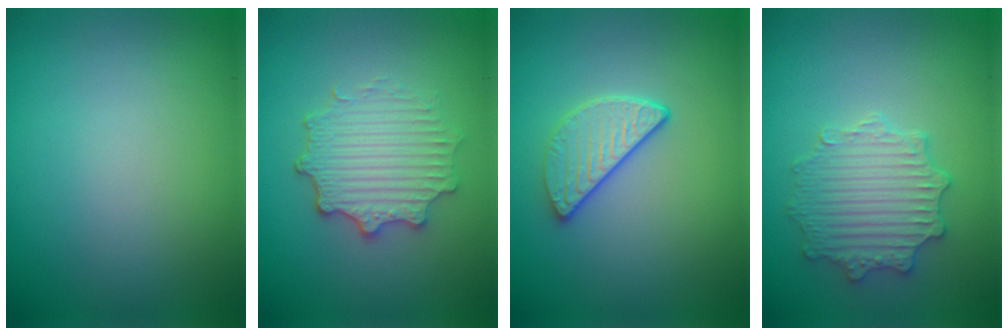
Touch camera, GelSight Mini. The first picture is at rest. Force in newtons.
{"total": 4.4, "press": 3.7, "slide": 2.5}
{"total": 3.1, "press": 2.4, "slide": 1.9}
{"total": 3.7, "press": 3.5, "slide": 1.4}